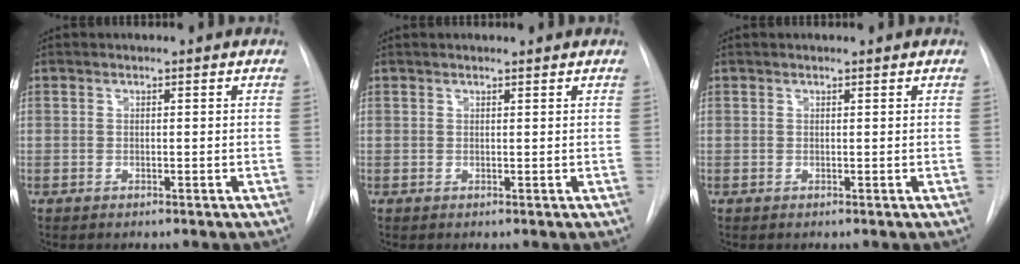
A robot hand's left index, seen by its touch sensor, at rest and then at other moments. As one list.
[{"total": 2.3, "force": [2.2, 0.2, 0.7], "torque": [-0.009, 0.016, 0.026]}, {"total": 1.0, "force": [1.0, 0.0, 0.3], "torque": [-0.007, 0.011, 0.012]}]